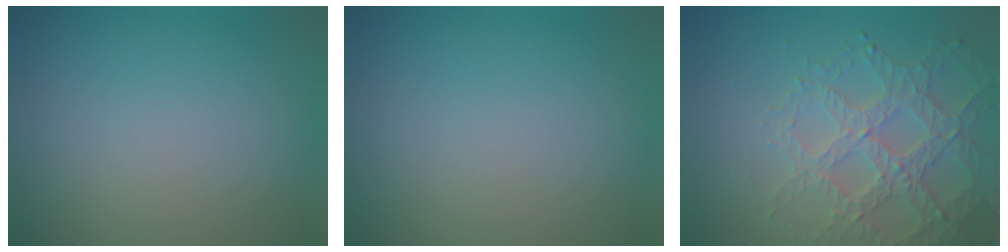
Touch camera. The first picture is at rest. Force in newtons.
{"total": 0.0}
{"total": 4.7, "press": 4.1, "slide": 2.2}